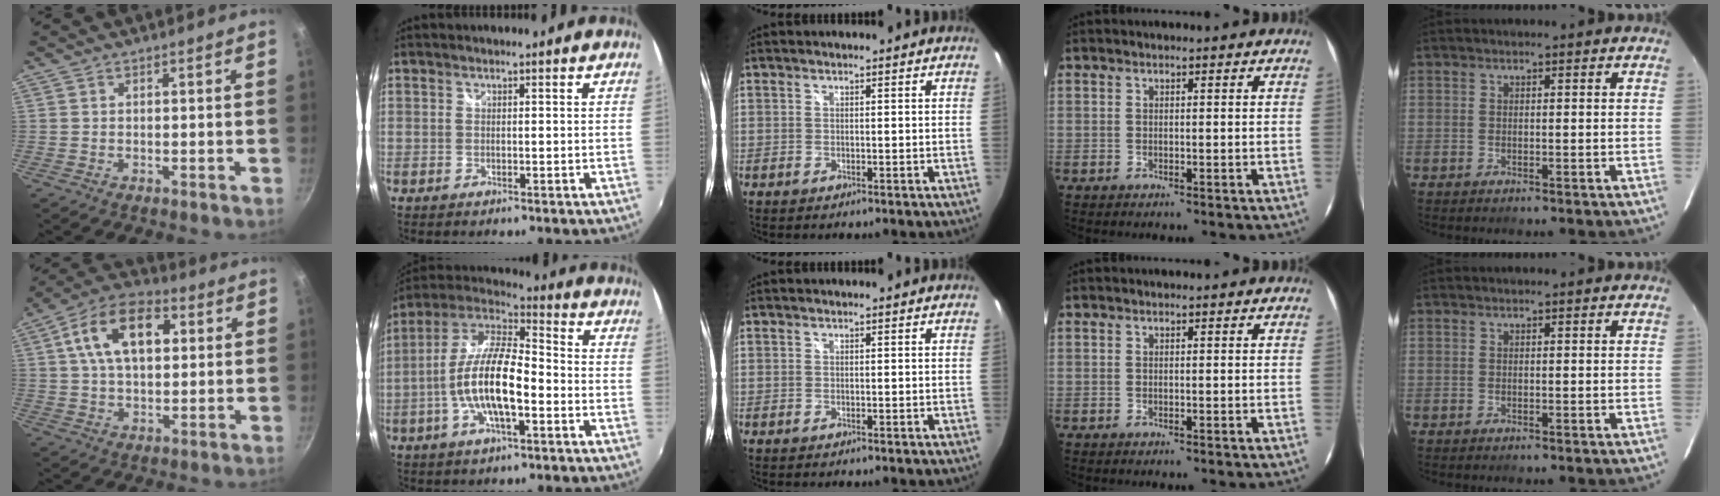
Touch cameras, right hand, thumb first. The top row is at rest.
{"thumb": {"total": 15.4, "force": [4.1, 9.2, 11.7], "torque": [-0.178, 0.015, 0.055]}, "index": {"total": 15.2, "force": [-4.0, 4.9, 13.8], "torque": [-0.271, 0.001, -0.080]}}